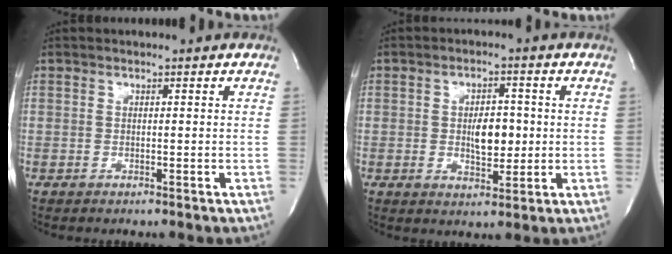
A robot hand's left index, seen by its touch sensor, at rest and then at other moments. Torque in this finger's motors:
{"motor_torque": [0.28, 0.18, 0.08, 0.04]}